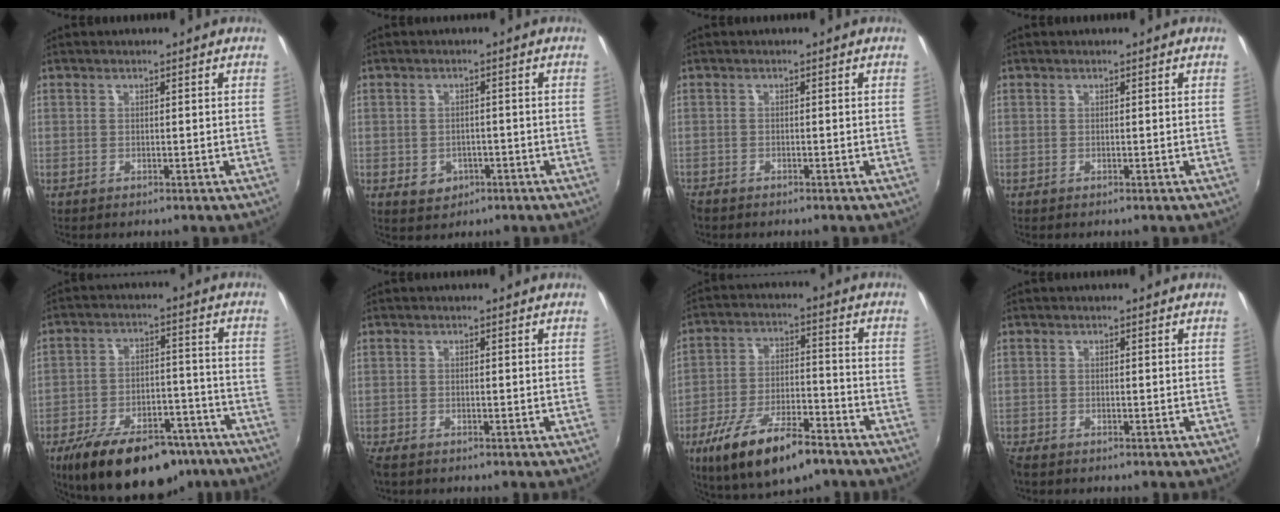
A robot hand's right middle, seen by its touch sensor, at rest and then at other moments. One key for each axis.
{"total": 4.5, "fx": -1.7, "fy": 3.8, "fz": 1.7, "tx": -0.041, "ty": -0.001, "tz": -0.016}
{"total": 1.9, "fx": -1.7, "fy": 0.7, "fz": 0.4, "tx": -0.015, "ty": -0.008, "tz": -0.035}
{"total": 0.0}
{"total": 20.7, "fx": -15.1, "fy": 8.9, "fz": 11.1, "tx": -0.204, "ty": -0.010, "tz": -0.216}
{"total": 2.6, "fx": -2.2, "fy": 0.8, "fz": 1.0, "tx": -0.028, "ty": -0.014, "tz": -0.044}
{"total": 16.9, "fx": -10.8, "fy": 5.7, "fz": 11.6, "tx": -0.224, "ty": -0.033, "tz": -0.182}
{"total": 2.2, "fx": -2.0, "fy": 0.7, "fz": 0.7, "tx": -0.021, "ty": -0.012, "tz": -0.041}